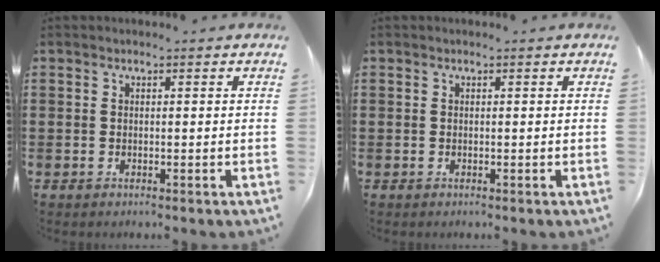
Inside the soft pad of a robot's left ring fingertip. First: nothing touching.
{"total": 0.0}